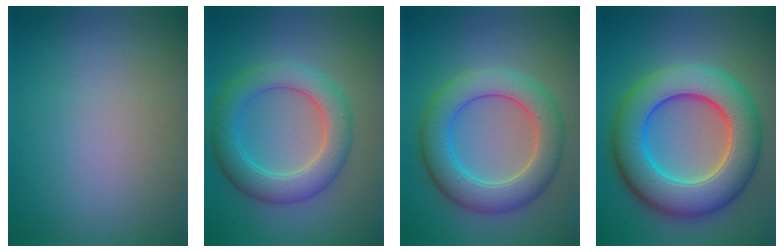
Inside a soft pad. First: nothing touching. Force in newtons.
{"total": 5.4, "press": 5.4, "slide": 0.2}
{"total": 6.3, "press": 6.3, "slide": 0.0}
{"total": 10.4, "press": 10.3, "slide": 0.7}